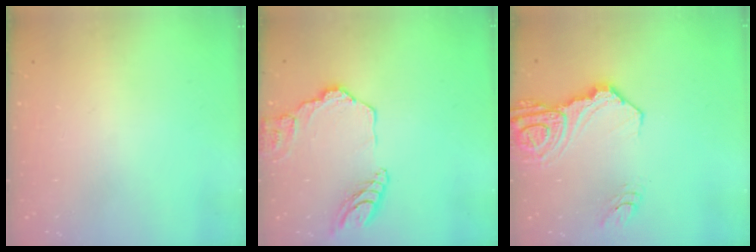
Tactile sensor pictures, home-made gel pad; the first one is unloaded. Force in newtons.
{"total": 14.6, "press": 14.5, "slide": 1.6}
{"total": 16.4, "press": 16.3, "slide": 1.9}